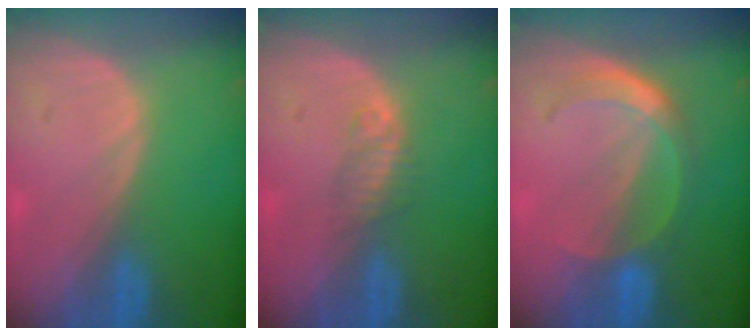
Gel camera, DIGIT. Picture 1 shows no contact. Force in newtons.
{"total": 2.2, "press": 1.9, "slide": 1.0}
{"total": 6.0, "press": 5.2, "slide": 3.0}